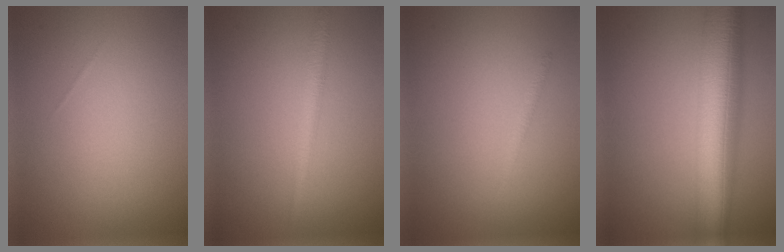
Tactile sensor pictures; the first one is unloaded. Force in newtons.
{"total": 2.0, "press": 2.0, "slide": 0.1}
{"total": 0.7, "press": 0.7, "slide": 0.1}
{"total": 10.8, "press": 10.8, "slide": 0.4}